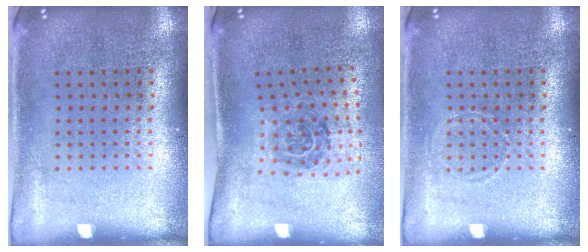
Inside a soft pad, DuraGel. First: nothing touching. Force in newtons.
{"total": 1.3, "press": 1.1, "slide": 0.7}
{"total": 0.6, "press": 0.6, "slide": 0.0}